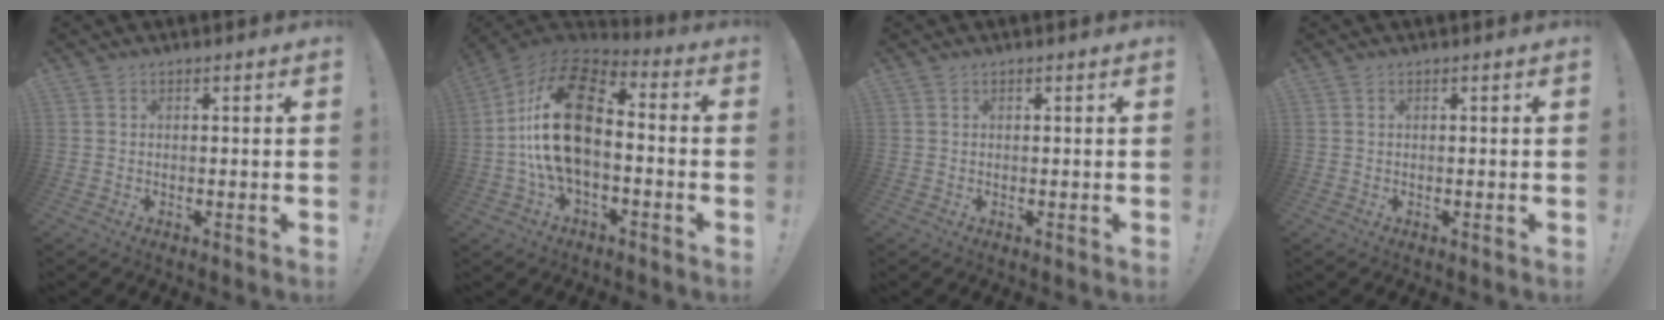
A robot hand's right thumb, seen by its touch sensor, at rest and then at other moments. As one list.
[{"total": 21.4, "force": [-0.6, 12.0, 17.7], "torque": [-0.346, 0.025, -0.004]}, {"total": 0.0}, {"total": 0.0}]